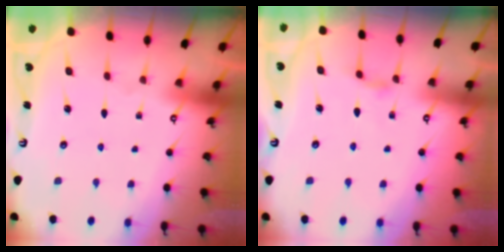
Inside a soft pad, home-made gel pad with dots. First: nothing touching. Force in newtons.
{"total": 1.4, "press": 1.4, "slide": 0.4}